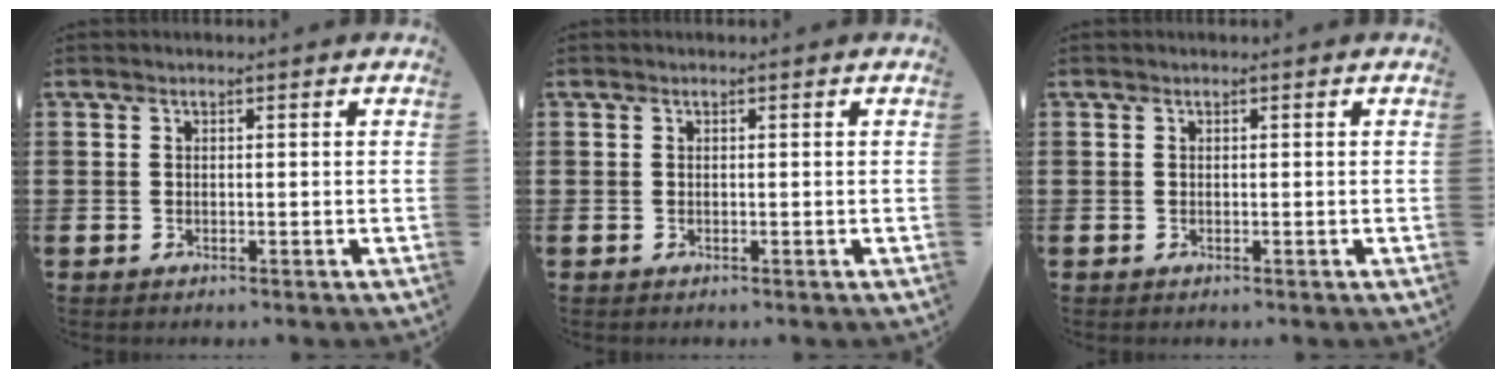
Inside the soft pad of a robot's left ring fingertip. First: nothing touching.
{"total": 0.0}
{"total": 0.0}